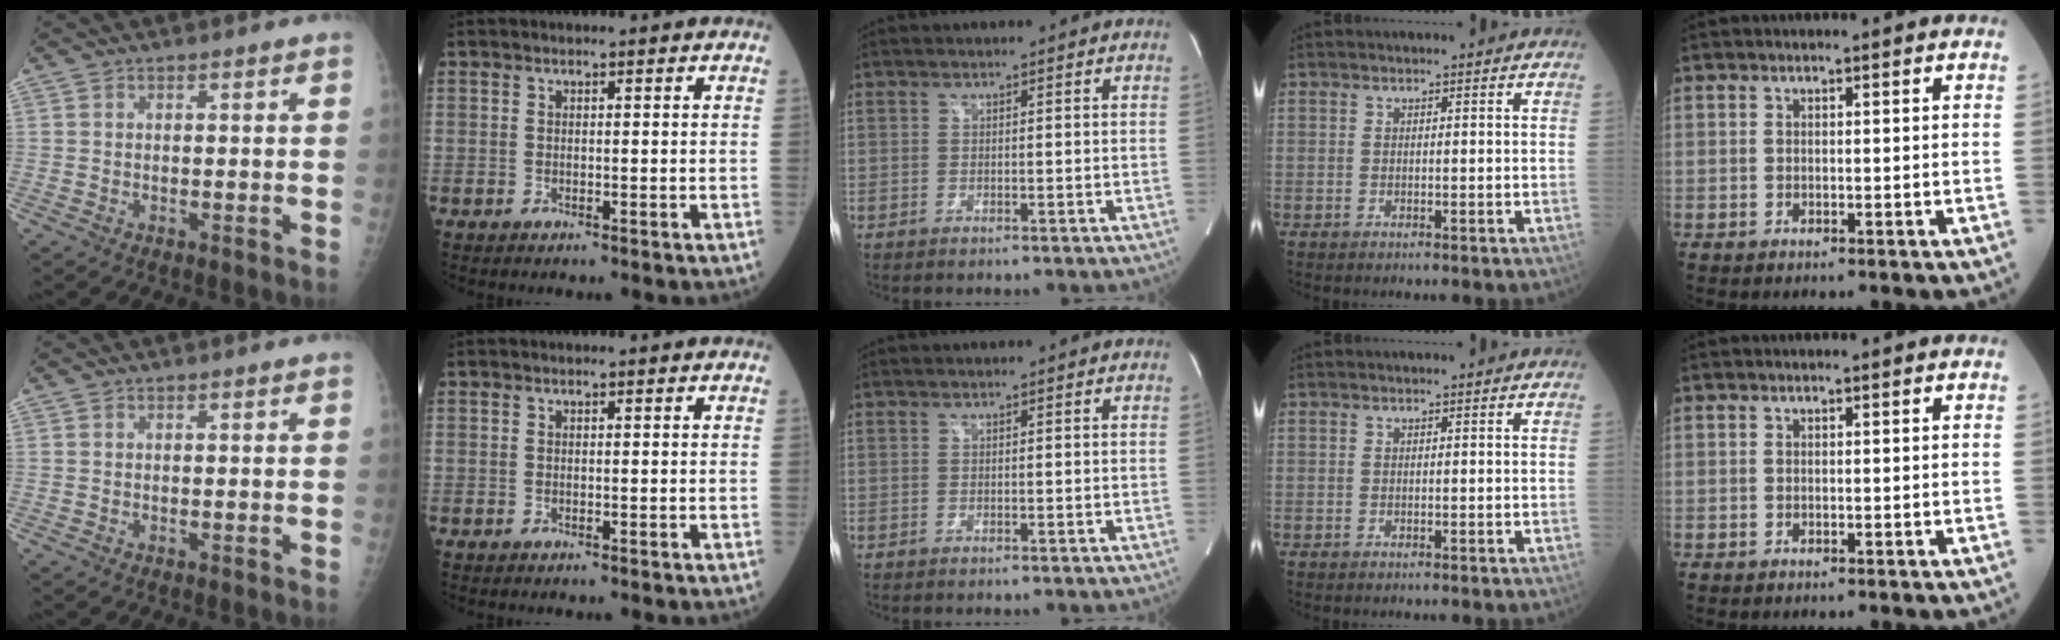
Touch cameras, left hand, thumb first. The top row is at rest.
{}